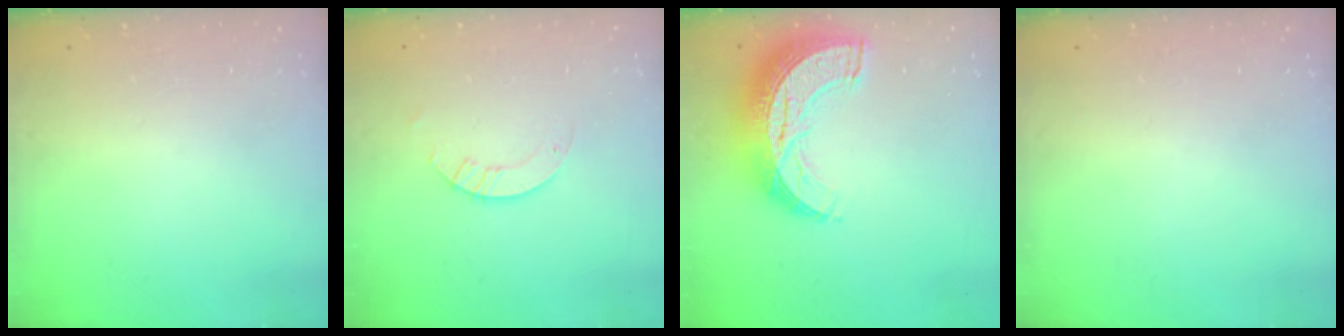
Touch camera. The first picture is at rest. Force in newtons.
{"total": 3.0, "press": 3.0, "slide": 0.3}
{"total": 18.5, "press": 18.5, "slide": 1.0}
{"total": 0.0}